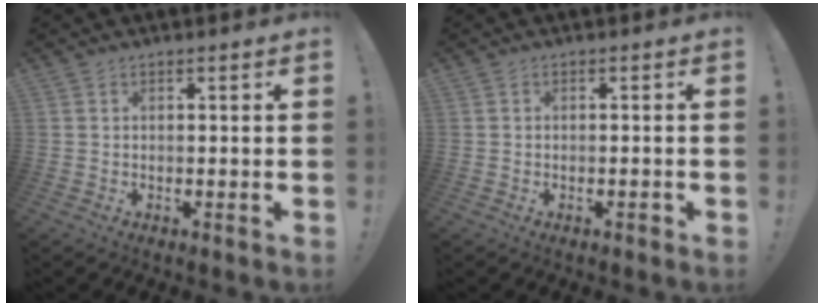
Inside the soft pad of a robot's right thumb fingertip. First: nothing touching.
{"total": 1.0, "force": [-0.6, 0.3, 0.7], "torque": [-0.013, 0.003, -0.009]}